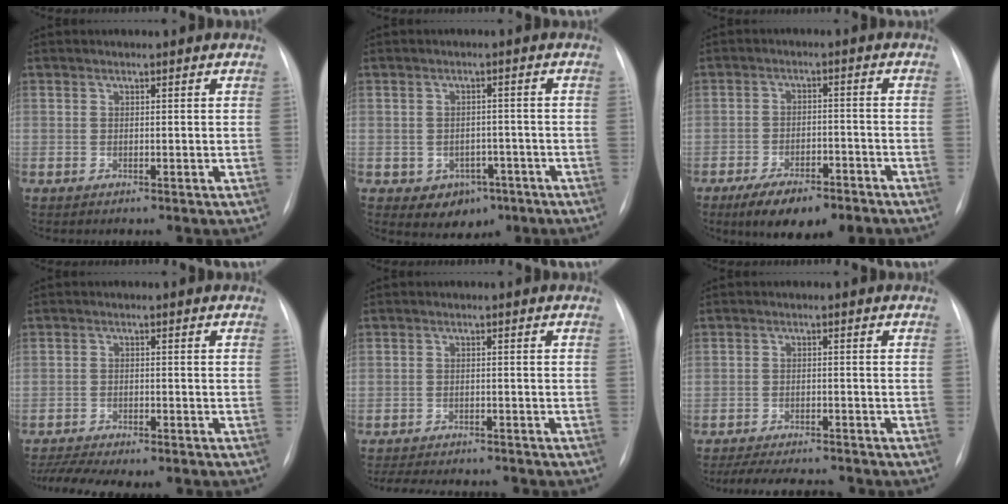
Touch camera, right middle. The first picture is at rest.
{"total": 5.0, "force": [-2.3, 3.9, 2.0], "torque": [-0.021, 0.011, -0.018]}
{"total": 9.2, "force": [-6.6, 3.1, 5.6], "torque": [-0.089, -0.008, -0.106]}
{"total": 10.8, "force": [-9.2, 2.4, 5.0], "torque": [-0.082, 0.005, -0.130]}
{"total": 11.0, "force": [-10.0, 2.7, 3.9], "torque": [-0.069, -0.002, -0.128]}
{"total": 10.8, "force": [-9.7, 2.3, 4.3], "torque": [-0.069, -0.001, -0.132]}